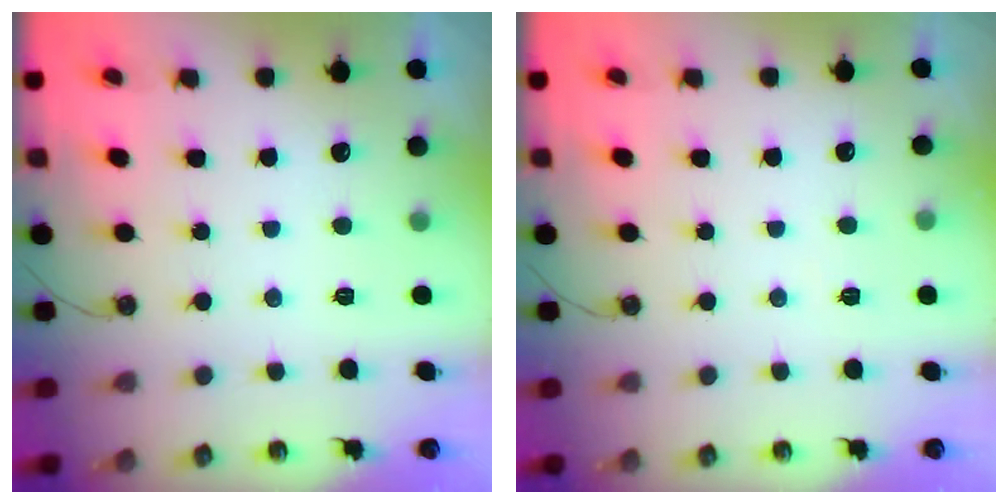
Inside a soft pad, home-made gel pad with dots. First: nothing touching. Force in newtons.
{"total": 3.2, "press": 3.2, "slide": 0.6}